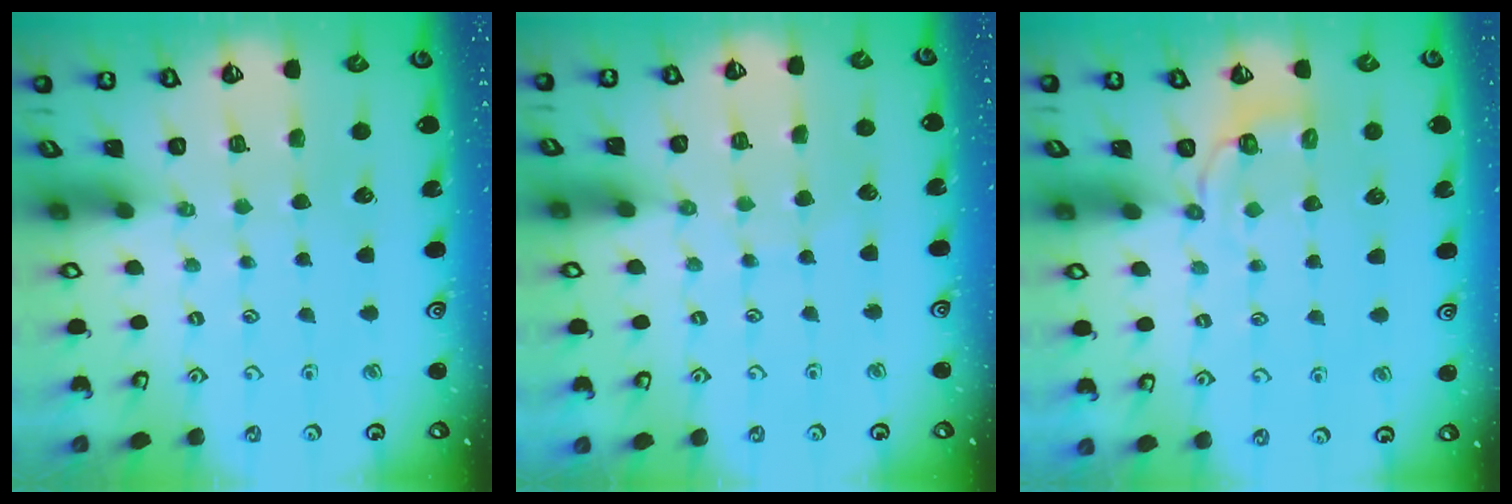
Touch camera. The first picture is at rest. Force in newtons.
{"total": 4.4, "press": 4.3, "slide": 0.4}
{"total": 3.0, "press": 1.8, "slide": 2.4}